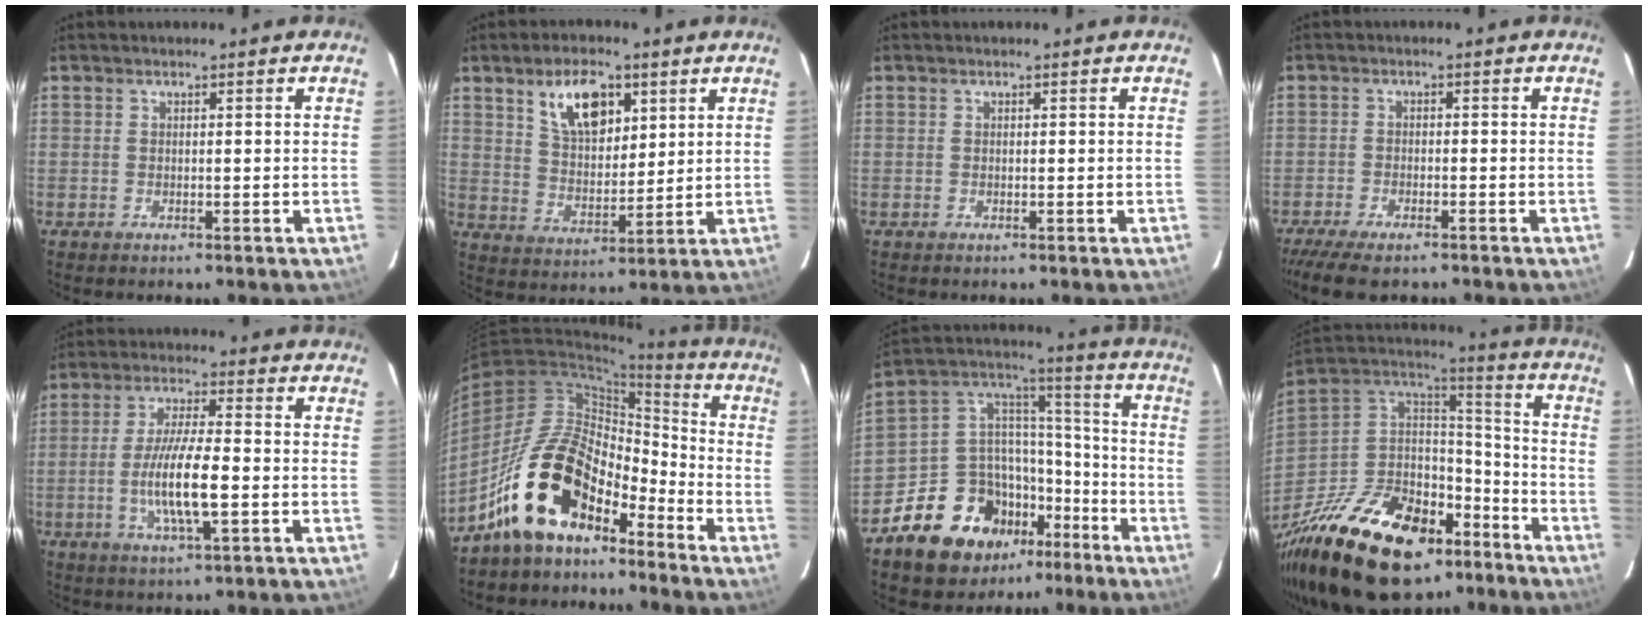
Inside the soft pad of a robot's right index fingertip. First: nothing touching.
{"total": 10.4, "force": [5.3, 5.3, 7.2], "torque": [-0.123, 0.012, 0.102]}
{"total": 0.0}
{"total": 8.8, "force": [-7.2, 2.3, 4.5], "torque": [-0.111, -0.030, -0.127]}
{"total": 10.4, "force": [-2.4, 1.9, 10.0], "torque": [-0.191, -0.008, -0.044]}
{"total": 15.9, "force": [-11.1, 7.2, 8.9], "torque": [-0.165, 0.021, -0.208]}
{"total": 16.4, "force": [-10.2, 11.5, 5.7], "torque": [-0.129, 0.062, -0.156]}
{"total": 30.4, "force": [-18.6, 16.9, 17.1], "torque": [-0.354, 0.010, -0.281]}